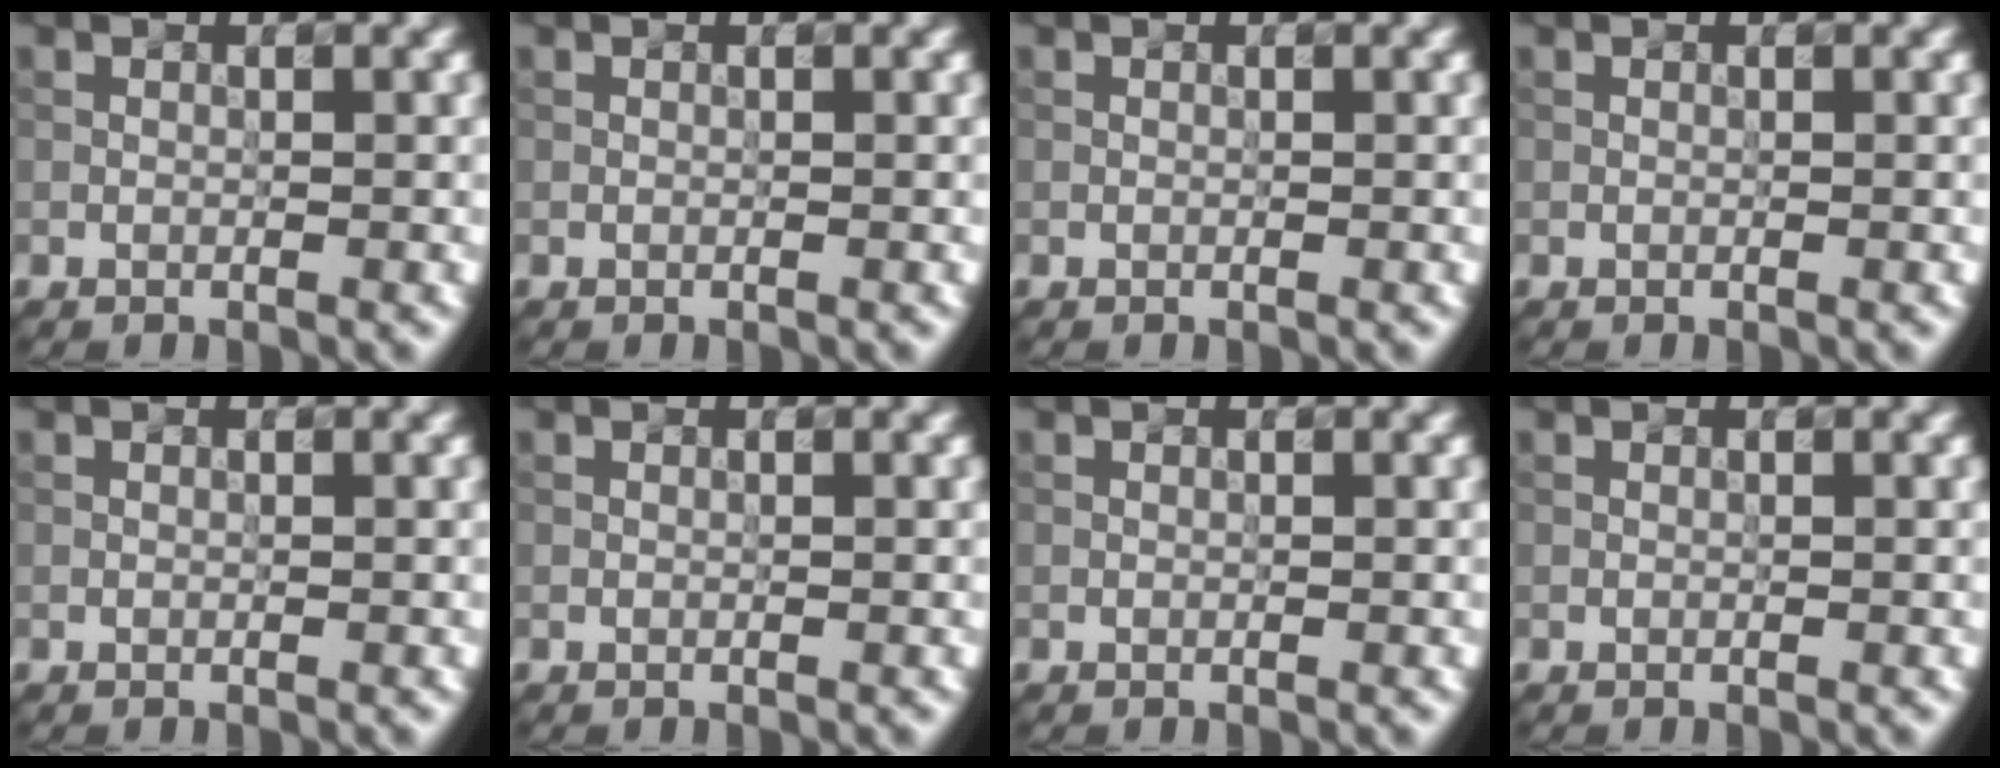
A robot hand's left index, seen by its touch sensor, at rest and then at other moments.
{"total": 0.0}
{"total": 0.0}
{"total": 0.0}
{"total": 0.0}
{"total": 0.0}
{"total": 0.0}
{"total": 0.0}